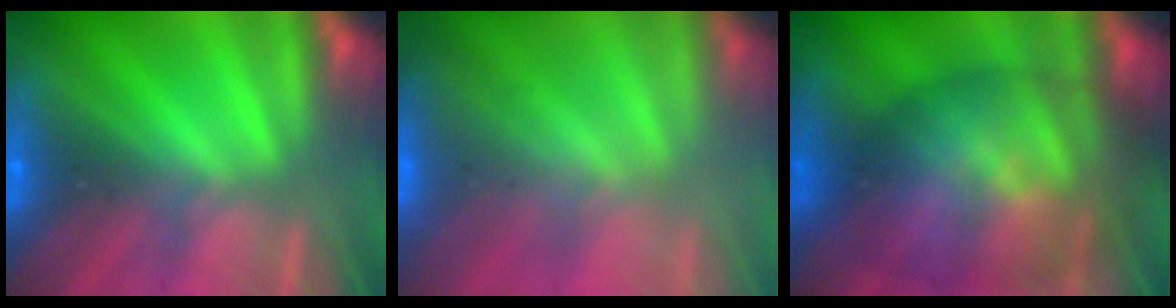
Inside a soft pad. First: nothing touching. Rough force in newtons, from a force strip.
{"total": 4.4}
{"total": 7.5}